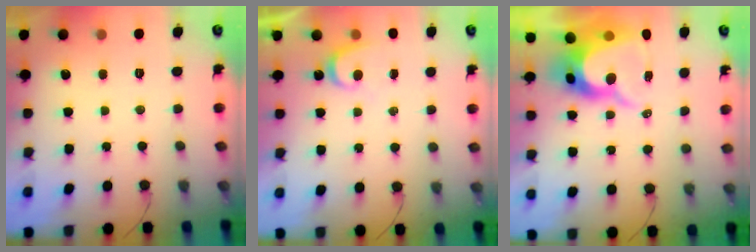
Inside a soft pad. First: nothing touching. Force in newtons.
{"total": 3.4, "press": 3.3, "slide": 0.3}
{"total": 10.7, "press": 10.6, "slide": 0.7}